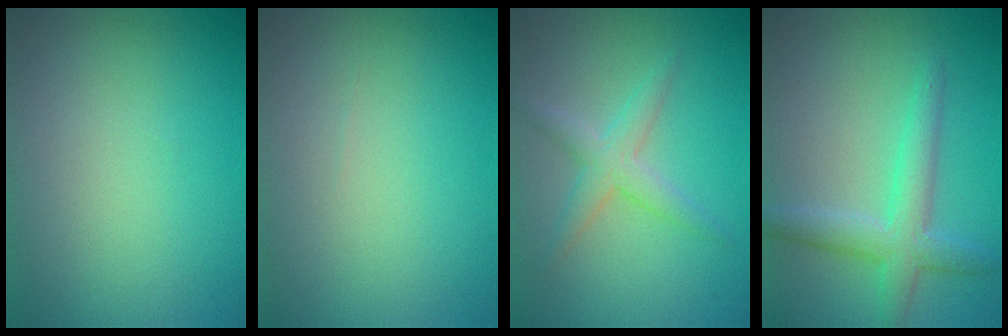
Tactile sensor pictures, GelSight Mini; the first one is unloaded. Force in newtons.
{"total": 0.0}
{"total": 2.6, "press": 2.6, "slide": 0.2}
{"total": 3.7, "press": 3.7, "slide": 0.2}